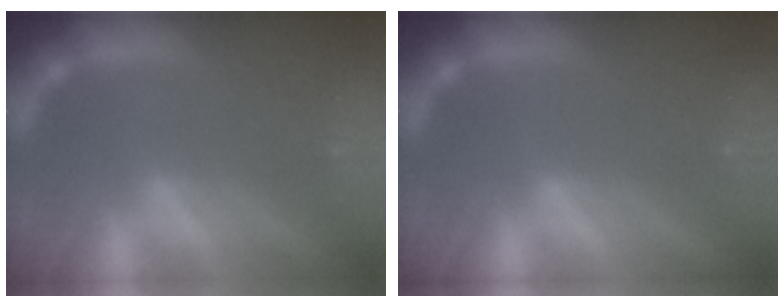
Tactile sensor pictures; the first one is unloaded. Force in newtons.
{"total": 0.0}